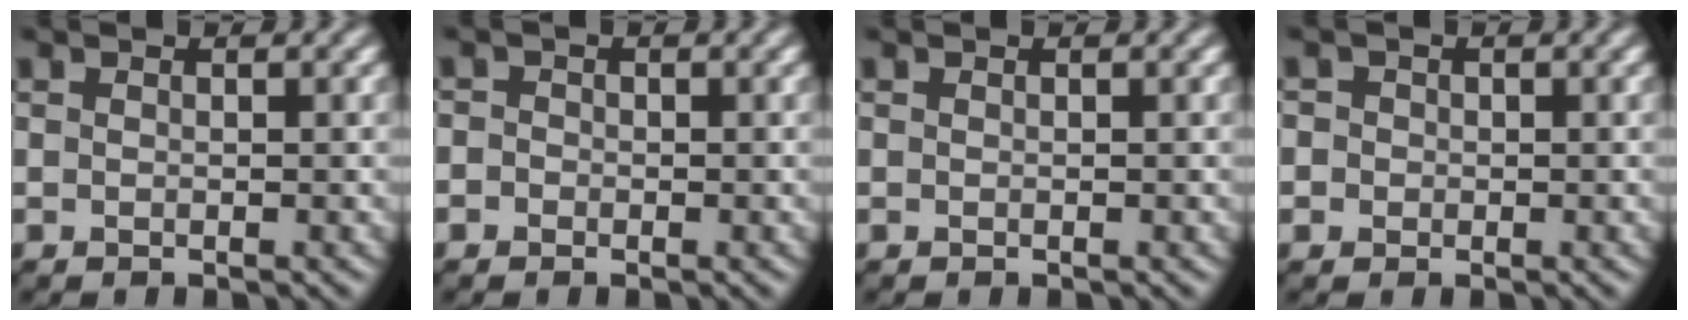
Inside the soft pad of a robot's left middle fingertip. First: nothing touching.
{"total": 1.2, "force": [-0.4, 1.2, 0.2], "torque": [0.020, 0.008, -0.027]}
{"total": 0.0}
{"total": 2.2, "force": [0.1, 2.1, 0.5], "torque": [0.011, 0.017, -0.020]}